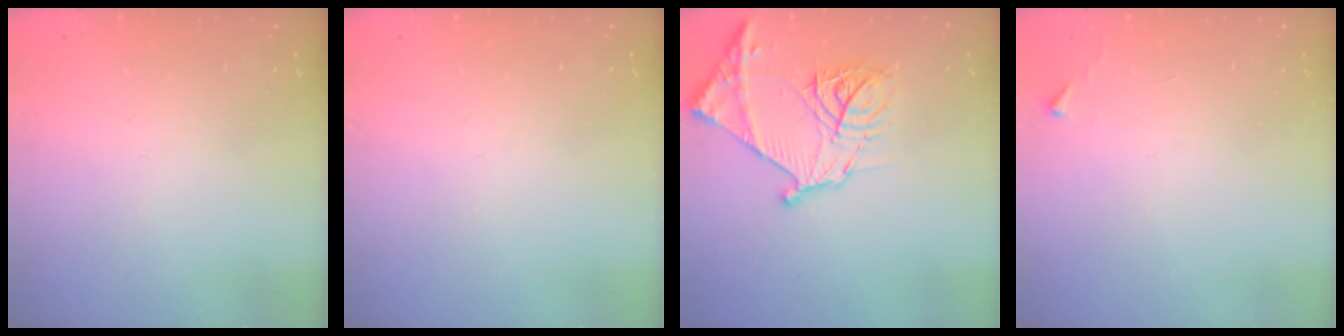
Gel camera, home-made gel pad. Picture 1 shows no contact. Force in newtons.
{"total": 0.0}
{"total": 19.4, "press": 19.3, "slide": 2.0}
{"total": 2.7, "press": 2.6, "slide": 0.4}